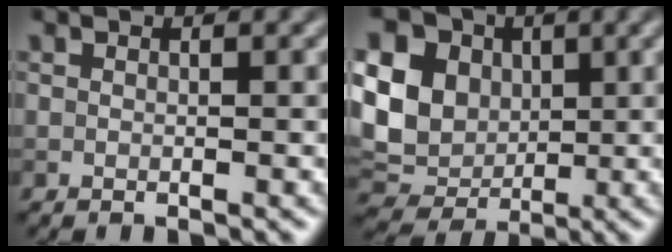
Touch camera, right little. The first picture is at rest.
{"total": 12.7, "force": [2.8, 10.4, 6.8], "torque": [-0.166, 0.030, 0.040]}